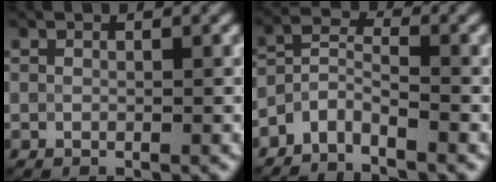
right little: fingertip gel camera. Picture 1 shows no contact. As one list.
[{"total": 3.4, "force": [-2.9, 0.9, 1.5], "torque": [-0.027, 0.002, -0.067]}]